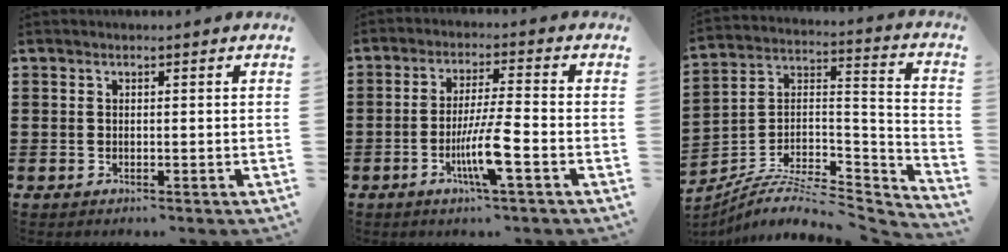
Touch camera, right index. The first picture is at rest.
{"total": 7.5, "force": [-2.9, 0.4, 6.9], "torque": [-0.133, -0.014, -0.055]}
{"total": 7.5, "force": [-6.1, 2.4, 3.6], "torque": [-0.071, -0.002, -0.124]}